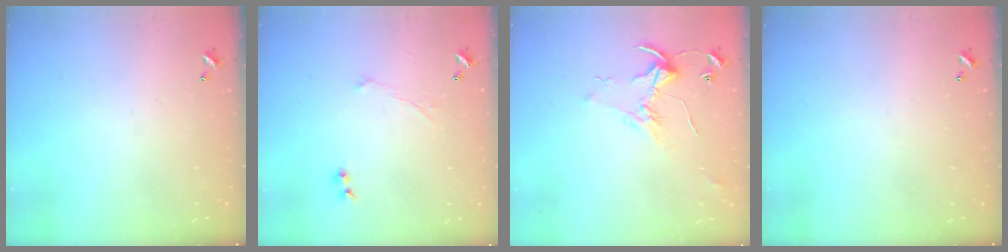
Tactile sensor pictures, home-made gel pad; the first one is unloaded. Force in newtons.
{"total": 2.4, "press": 2.2, "slide": 0.9}
{"total": 2.2, "press": 2.1, "slide": 0.3}
{"total": 0.0}